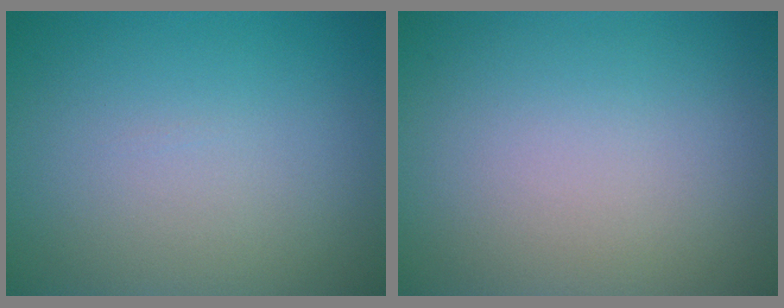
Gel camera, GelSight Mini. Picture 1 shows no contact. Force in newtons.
{"total": 0.0}